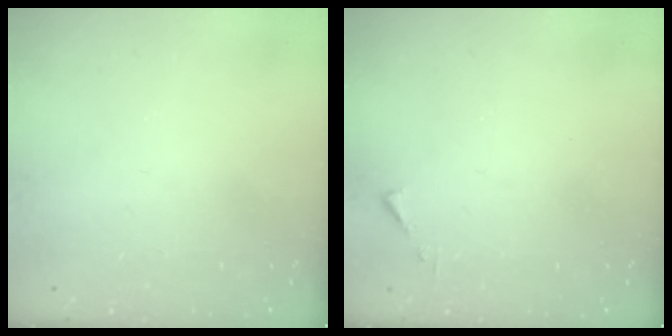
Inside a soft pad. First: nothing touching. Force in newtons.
{"total": 3.2, "press": 3.2, "slide": 0.4}